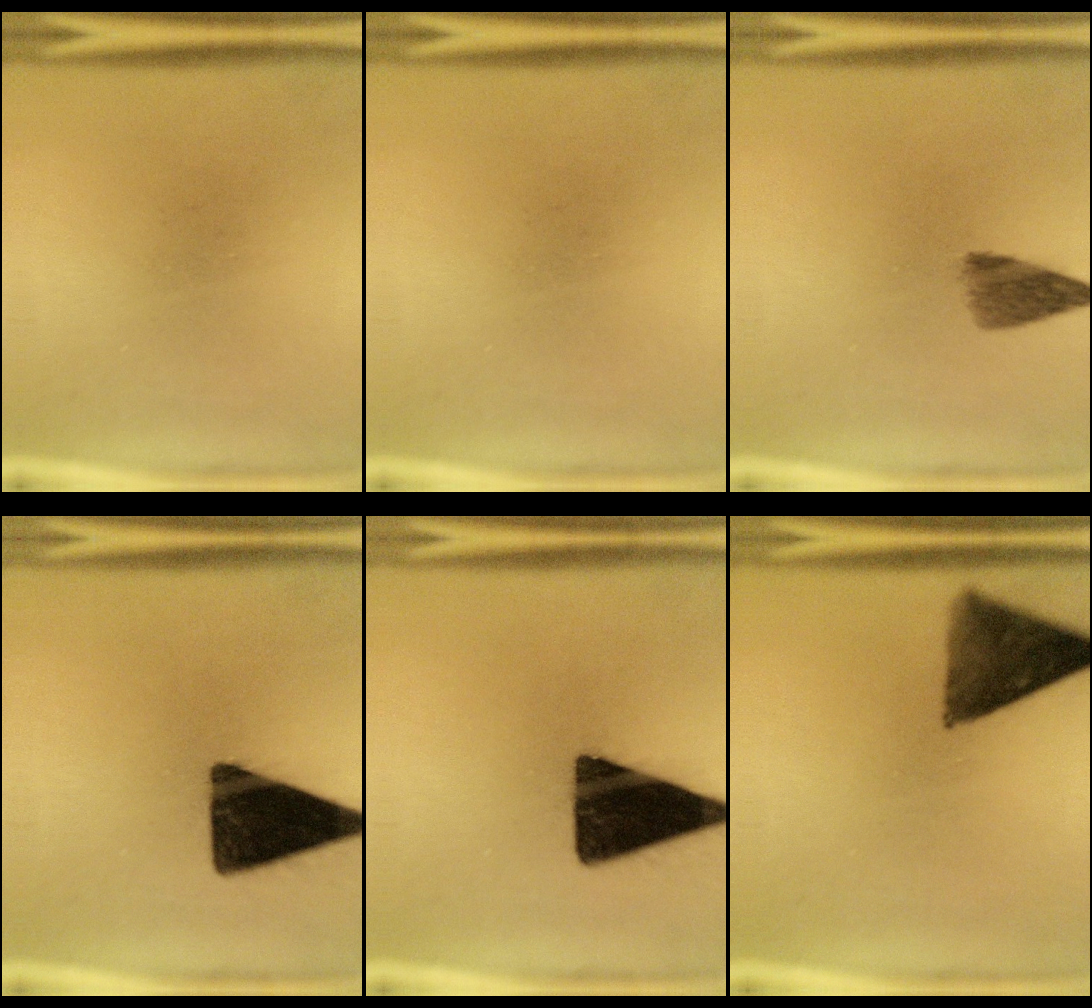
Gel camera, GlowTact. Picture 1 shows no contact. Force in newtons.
{"total": 0.0}
{"total": 4.3}
{"total": 16.6}
{"total": 18.1}
{"total": 10.5}